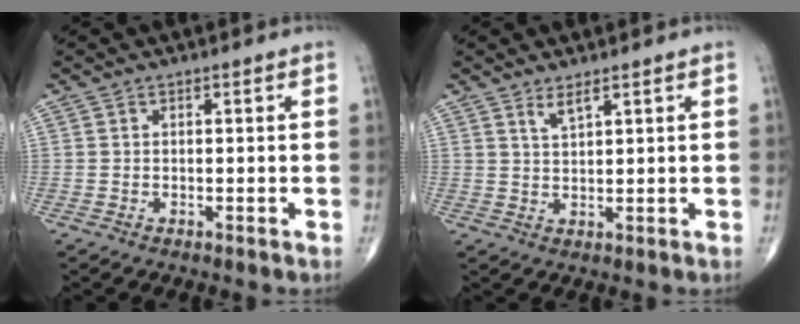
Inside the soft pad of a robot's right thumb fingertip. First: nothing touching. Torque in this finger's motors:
{"motor_torque": [0.01, 0.04, 0.15, 0.11, 0.06]}